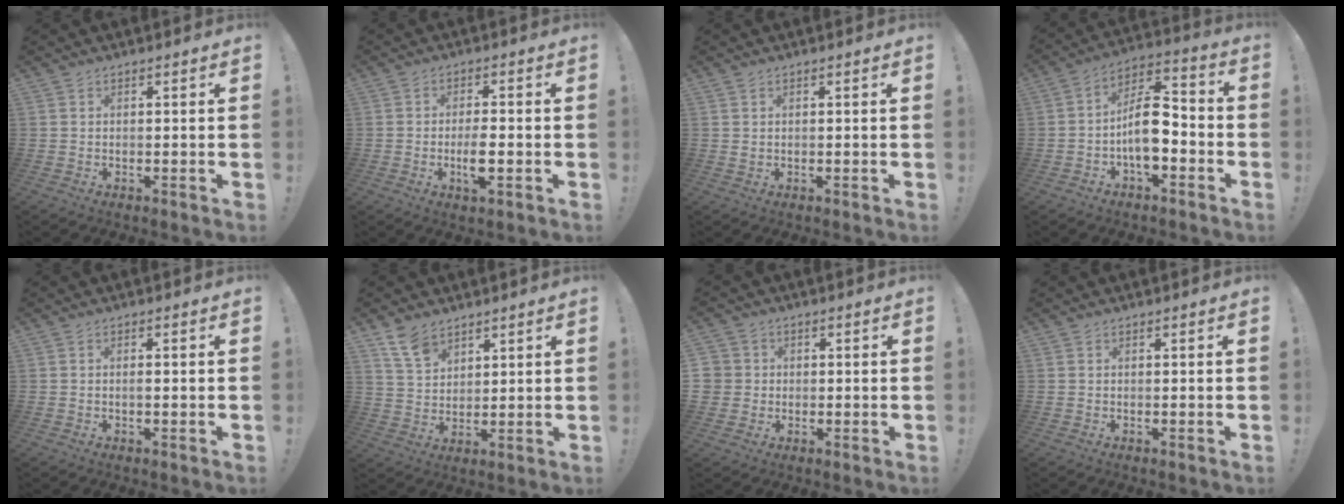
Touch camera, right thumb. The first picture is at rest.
{"total": 5.3, "force": [-1.8, 2.2, 4.4], "torque": [-0.078, 0.001, -0.031]}
{"total": 0.6, "force": [0.4, 0.4, 0.3], "torque": [-0.006, 0.000, 0.009]}
{"total": 12.5, "force": [-3.2, 7.7, 9.4], "torque": [-0.155, 0.027, -0.053]}
{"total": 0.7, "force": [-0.2, -0.2, 0.7], "torque": [-0.013, 0.000, -0.003]}
{"total": 8.3, "force": [6.0, 4.6, 3.2], "torque": [-0.071, -0.029, 0.118]}
{"total": 4.5, "force": [0.0, 4.4, 0.8], "torque": [-0.015, 0.002, 0.000]}
{"total": 0.0}